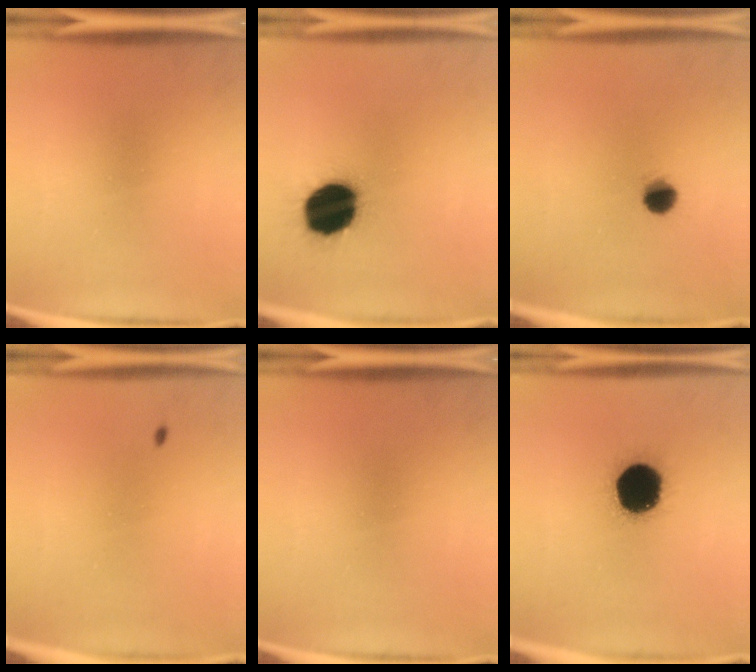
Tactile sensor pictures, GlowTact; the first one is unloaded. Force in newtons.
{"total": 18.5}
{"total": 4.8}
{"total": 0.7}
{"total": 0.0}
{"total": 18.3}